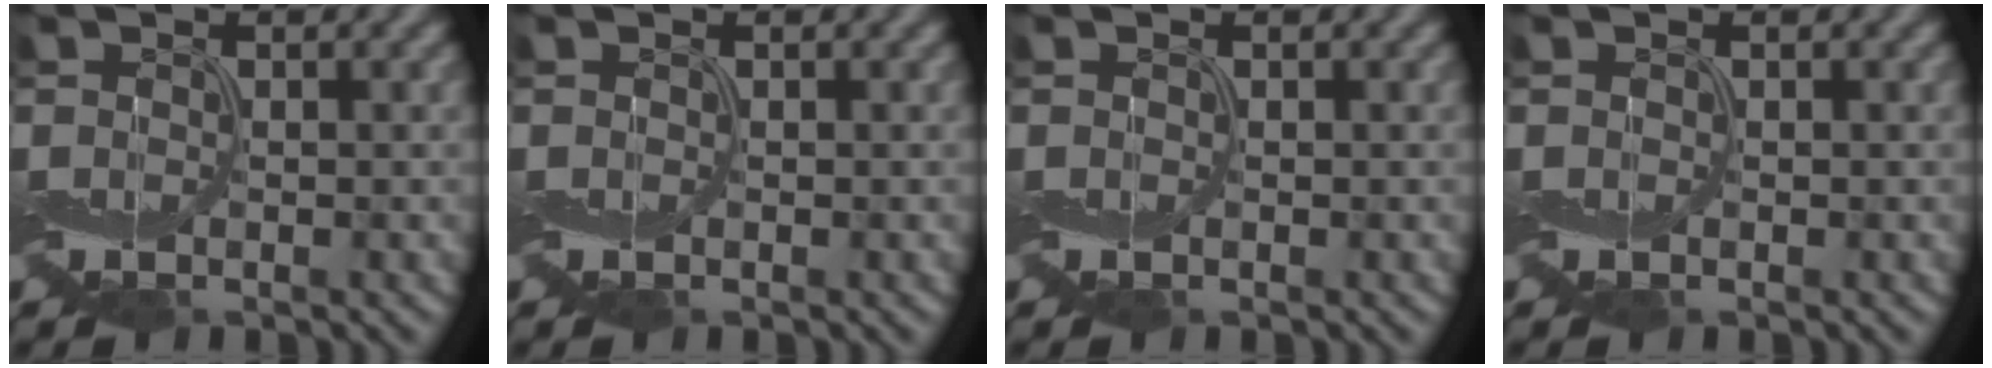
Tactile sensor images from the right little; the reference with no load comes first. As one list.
[{"total": 0.0}, {"total": 0.0}, {"total": 0.0}]